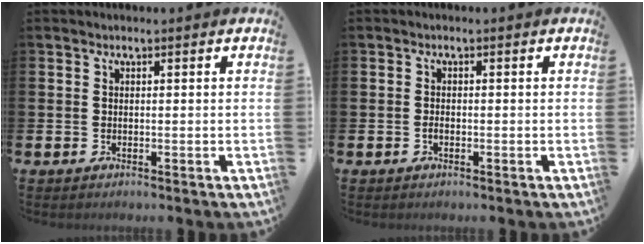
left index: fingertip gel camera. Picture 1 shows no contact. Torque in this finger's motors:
{"motor_torque": [0.15, 0.14, 0.00, 0.00]}